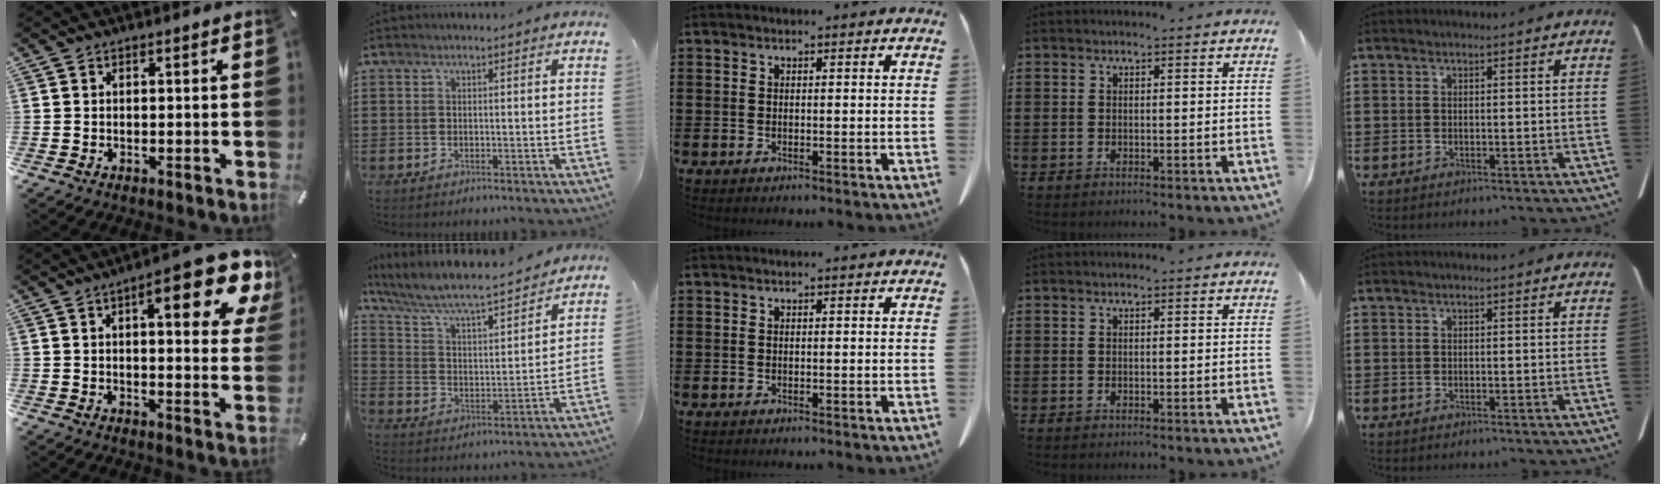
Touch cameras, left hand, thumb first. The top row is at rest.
{"thumb": {"total": 15.0, "force": [7.9, 4.2, 12.0], "torque": [-0.160, -0.043, 0.120]}, "index": {"total": 6.3, "force": [5.7, 0.5, 2.6], "torque": [-0.075, -0.038, 0.090]}}